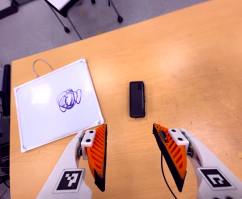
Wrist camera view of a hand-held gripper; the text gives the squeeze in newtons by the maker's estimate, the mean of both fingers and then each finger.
{"total": 0.0}